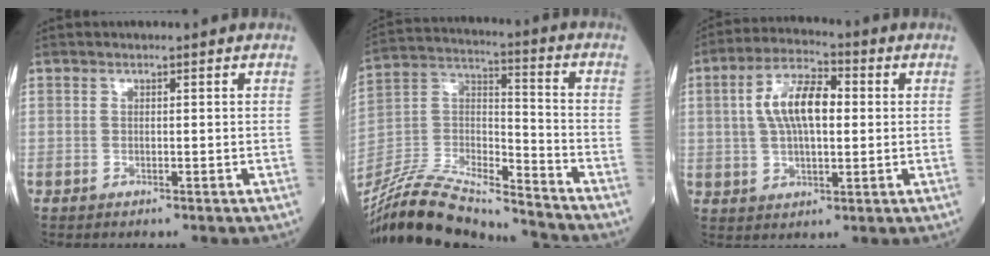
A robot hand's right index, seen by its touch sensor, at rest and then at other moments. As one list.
[{"total": 20.6, "force": [-19.3, 1.9, 7.1], "torque": [-0.155, 0.010, -0.346]}, {"total": 9.9, "force": [1.5, 3.9, 8.9], "torque": [-0.176, 0.022, 0.023]}]